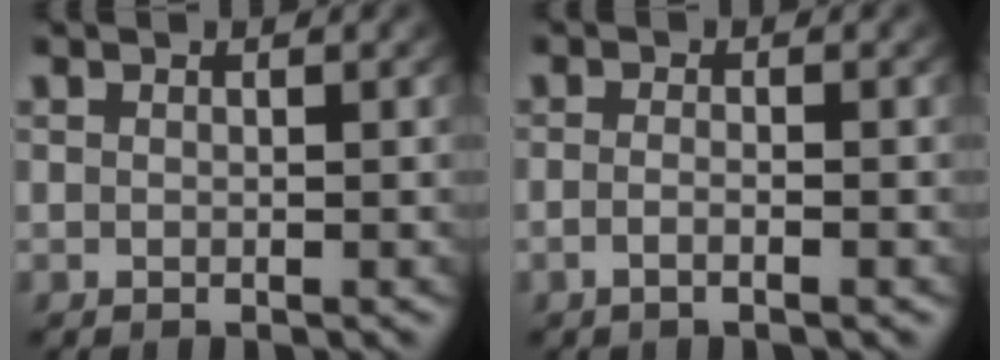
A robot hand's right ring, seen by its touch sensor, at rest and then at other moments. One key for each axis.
{"total": 1.5, "fx": -1.1, "fy": -0.1, "fz": 1.1, "tx": -0.030, "ty": -0.009, "tz": -0.016}